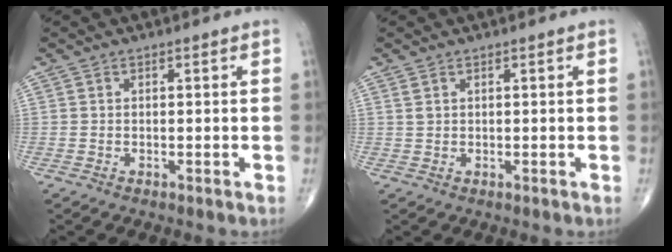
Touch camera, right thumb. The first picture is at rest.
{"total": 1.1, "force": [0.7, 0.6, 0.6], "torque": [-0.010, 0.003, 0.016]}